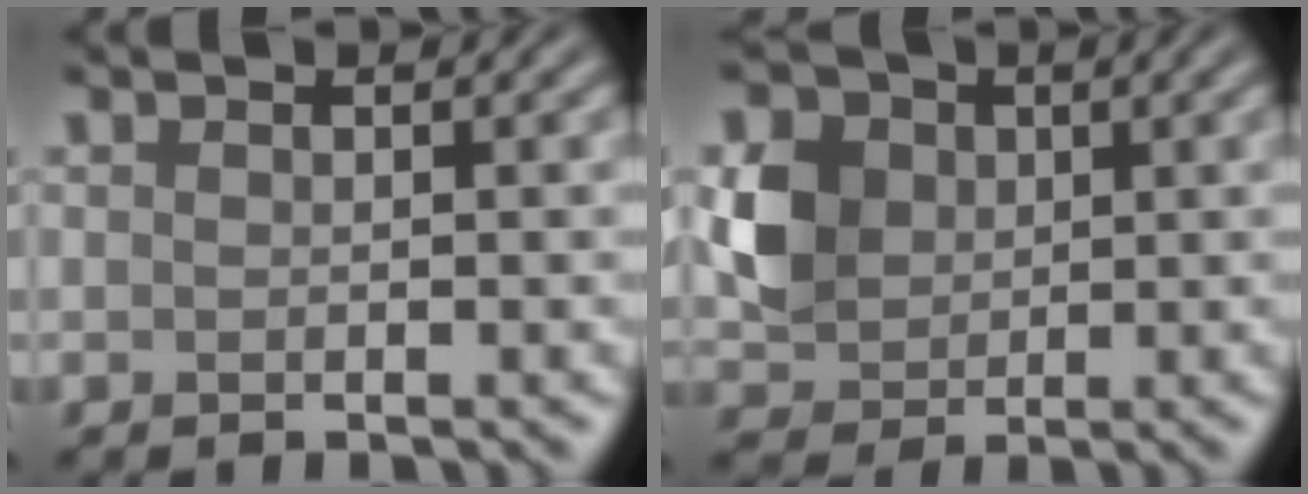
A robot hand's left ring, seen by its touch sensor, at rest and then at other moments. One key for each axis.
{"total": 4.3, "fx": 0.7, "fy": 3.7, "fz": 2.1, "tx": -0.042, "ty": 0.003, "tz": 0.014}